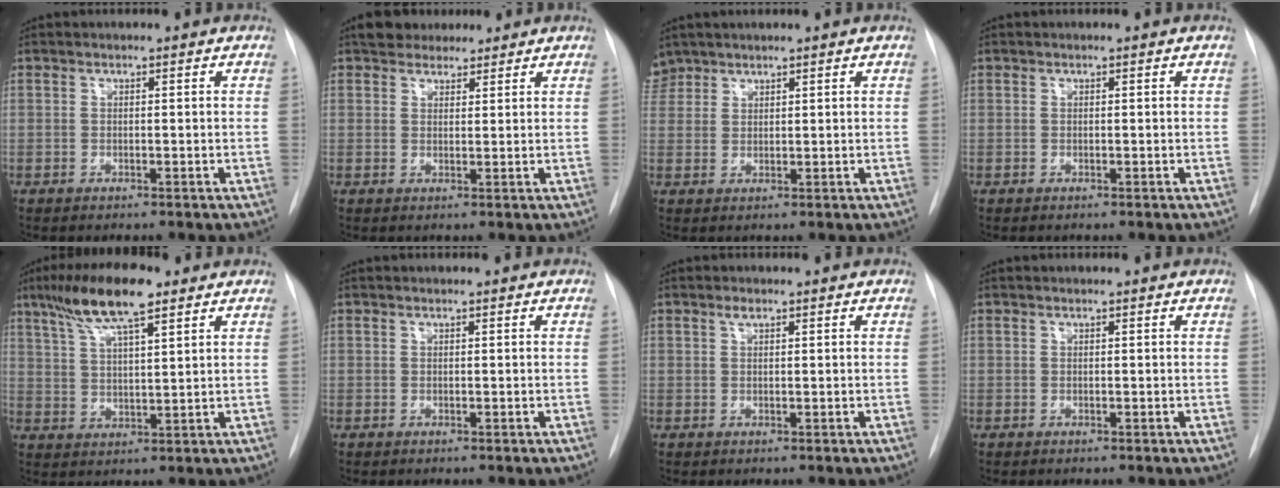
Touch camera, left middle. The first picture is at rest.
{"total": 4.6, "force": [3.9, 2.3, 1.2], "torque": [-0.015, 0.015, 0.064]}
{"total": 3.6, "force": [3.0, 2.0, -0.1], "torque": [0.003, 0.010, 0.062]}
{"total": 0.0}
{"total": 10.6, "force": [6.9, 1.7, 7.8], "torque": [-0.155, 0.016, 0.124]}
{"total": 0.0}
{"total": 0.9, "force": [0.6, 0.3, 0.5], "torque": [-0.014, 0.003, 0.010]}
{"total": 0.0}